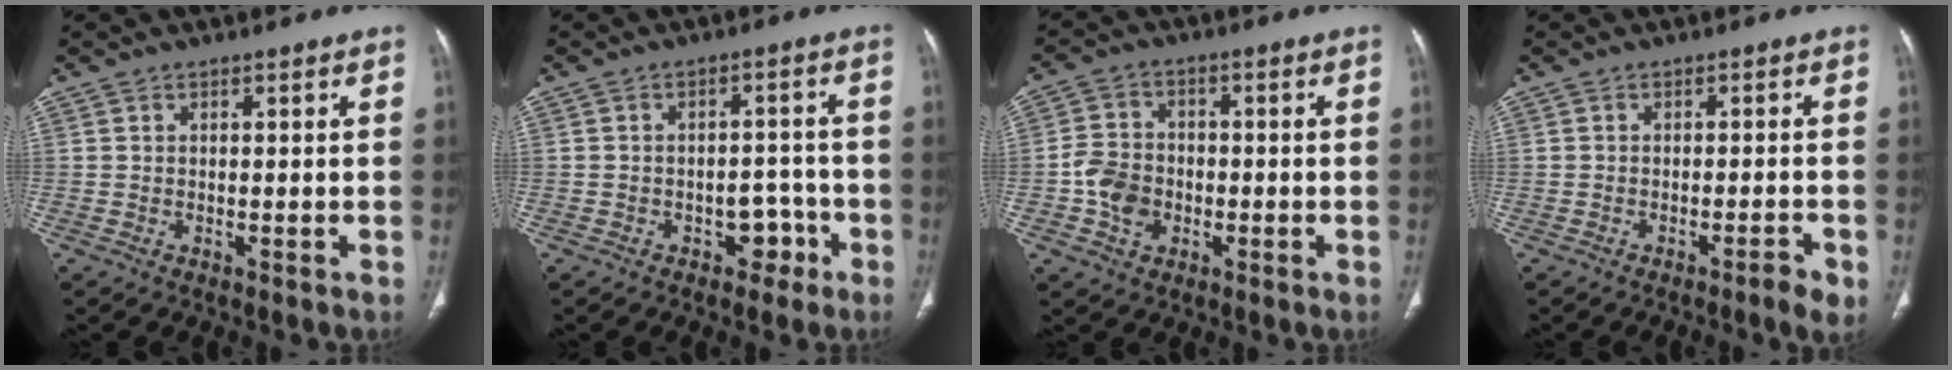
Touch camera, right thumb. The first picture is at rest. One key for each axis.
{"total": 4.6, "fx": -2.5, "fy": 3.3, "fz": 2.1, "tx": 0.000, "ty": 0.035, "tz": -0.032}
{"total": 7.1, "fx": -1.8, "fy": 5.7, "fz": 3.8, "tx": -0.052, "ty": 0.014, "tz": -0.036}
{"total": 3.1, "fx": -1.7, "fy": 0.4, "fz": 2.5, "tx": -0.041, "ty": 0.007, "tz": -0.024}